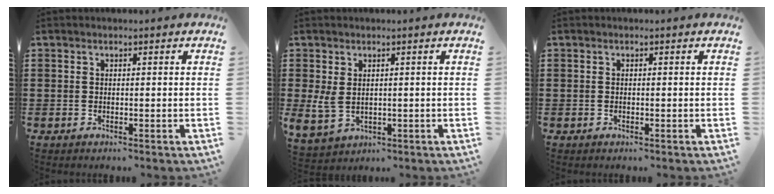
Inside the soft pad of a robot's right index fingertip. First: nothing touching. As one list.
[{"total": 3.7, "force": [0.8, 2.5, 2.6], "torque": [-0.076, -0.004, 0.009]}, {"total": 0.0}]